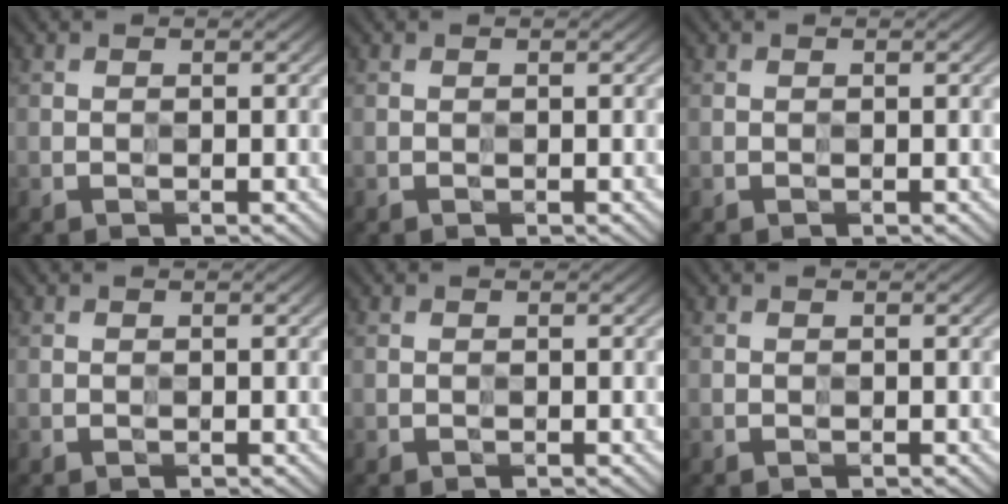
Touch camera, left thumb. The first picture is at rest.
{"total": 0.0}
{"total": 0.0}
{"total": 0.0}
{"total": 0.0}
{"total": 0.0}